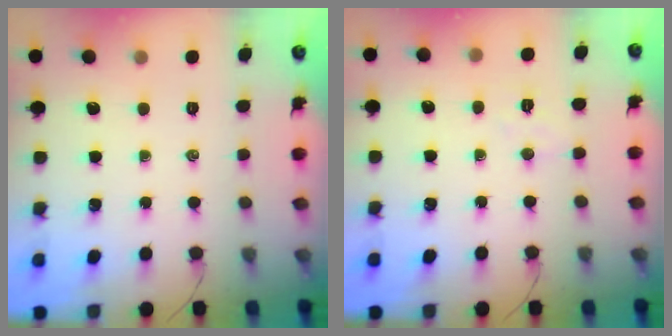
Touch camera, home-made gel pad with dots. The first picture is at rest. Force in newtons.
{"total": 4.7, "press": 4.6, "slide": 1.0}